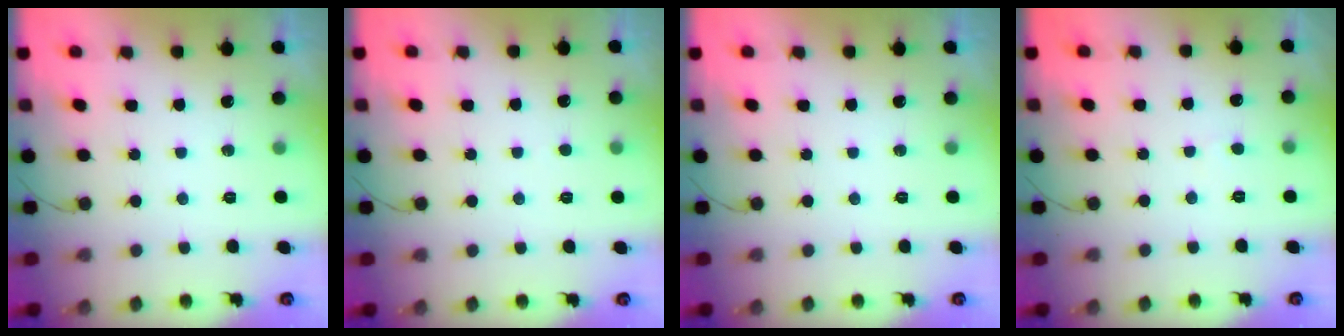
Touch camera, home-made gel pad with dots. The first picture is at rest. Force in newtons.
{"total": 2.5, "press": 2.4, "slide": 0.3}
{"total": 0.0}
{"total": 2.2, "press": 2.2, "slide": 0.2}